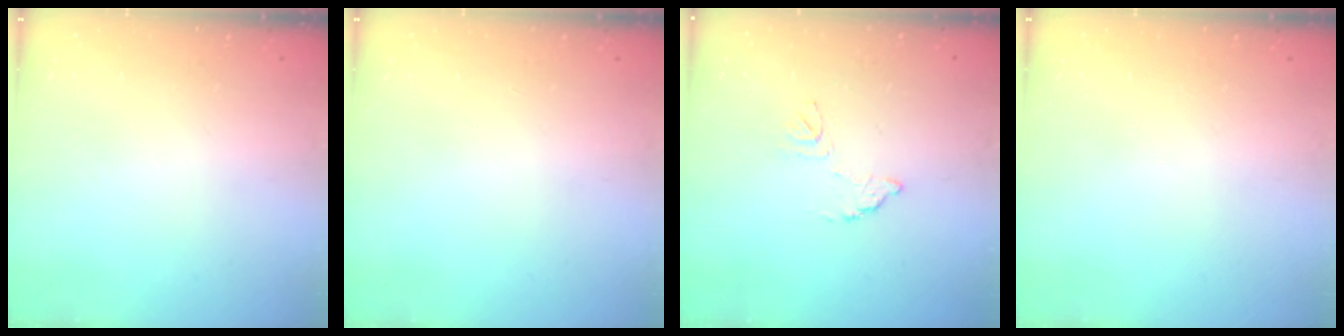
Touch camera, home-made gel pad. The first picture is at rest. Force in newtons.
{"total": 0.0}
{"total": 6.3, "press": 6.3, "slide": 0.4}
{"total": 0.0}